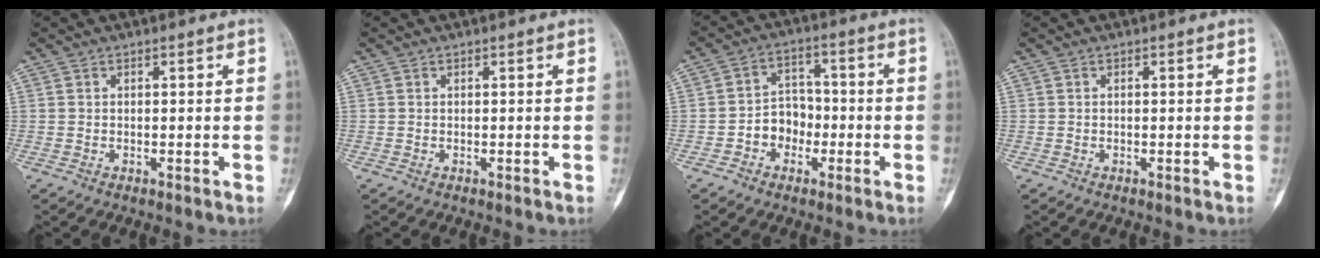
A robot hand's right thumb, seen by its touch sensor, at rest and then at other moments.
{"total": 0.0}
{"total": 6.9, "force": [-2.3, 5.7, 3.2], "torque": [-0.013, 0.036, -0.047]}
{"total": 0.0}